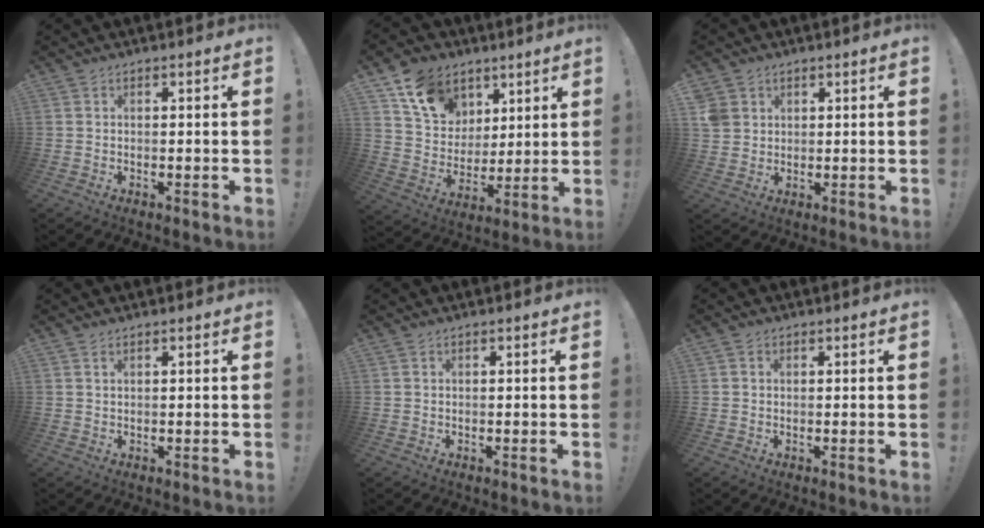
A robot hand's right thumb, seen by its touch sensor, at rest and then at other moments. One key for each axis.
{"total": 13.7, "fx": 7.7, "fy": 10.4, "fz": 4.4, "tx": -0.076, "ty": -0.041, "tz": 0.154}
{"total": 4.3, "fx": 2.0, "fy": 3.7, "fz": 1.0, "tx": -0.014, "ty": -0.007, "tz": 0.042}
{"total": 0.8, "fx": 0.5, "fy": 0.1, "fz": 0.6, "tx": -0.015, "ty": 0.002, "tz": 0.011}
{"total": 0.0}
{"total": 0.8, "fx": 0.2, "fy": 0.8, "fz": 0.2, "tx": 0.002, "ty": 0.001, "tz": 0.003}